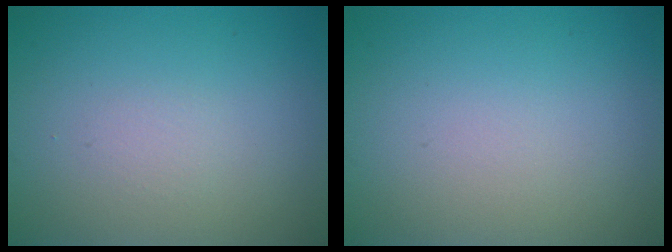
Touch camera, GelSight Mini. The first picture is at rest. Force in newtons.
{"total": 0.0}